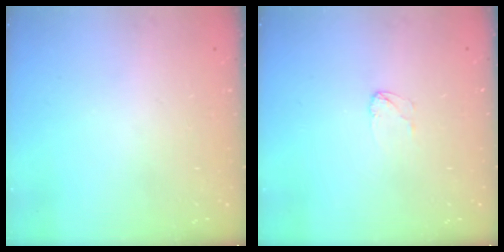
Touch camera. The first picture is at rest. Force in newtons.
{"total": 2.6, "press": 2.6, "slide": 0.2}